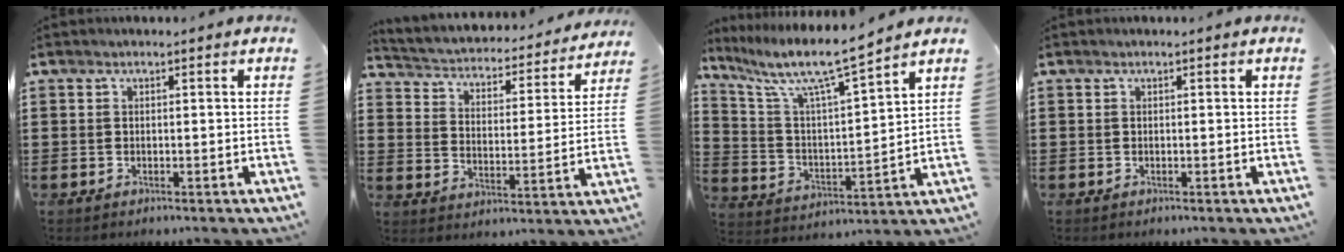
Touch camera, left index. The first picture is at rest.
{"total": 2.4, "force": [2.3, 0.5, 0.4], "torque": [-0.027, -0.028, 0.027]}
{"total": 8.4, "force": [6.9, 0.4, 4.8], "torque": [-0.124, -0.045, 0.110]}
{"total": 0.0}